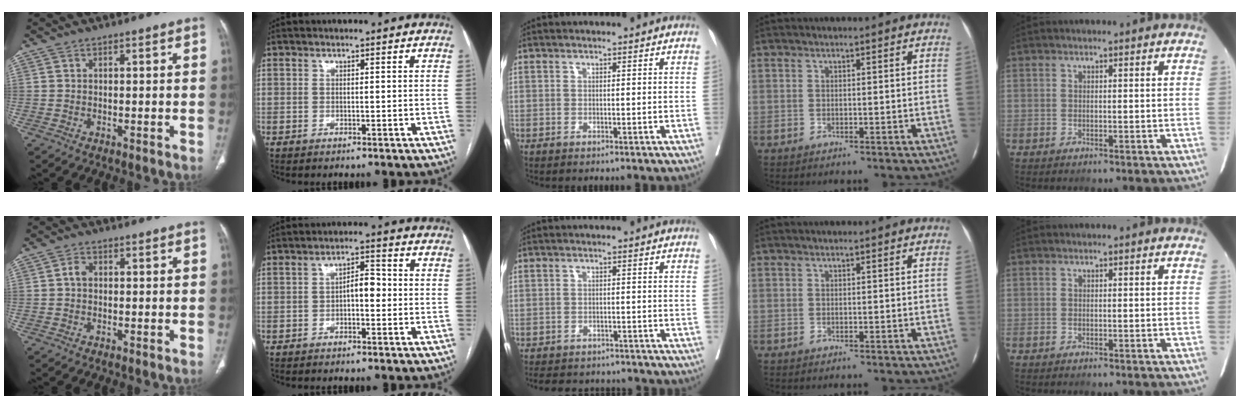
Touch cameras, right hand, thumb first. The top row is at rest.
{"thumb": {"total": 1.9, "force": [0.0, 1.4, 1.2], "torque": [-0.017, 0.007, -0.004]}, "index": {"total": 3.8, "force": [-0.6, 1.6, 3.3], "torque": [-0.048, 0.017, -0.011]}, "middle": {"total": 9.5, "force": [-8.7, 3.2, 2.1], "torque": [-0.034, 0.007, -0.106]}}